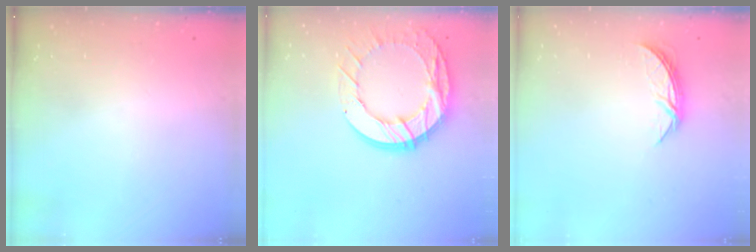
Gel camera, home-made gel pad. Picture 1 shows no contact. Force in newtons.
{"total": 18.3, "press": 18.3, "slide": 1.6}
{"total": 5.6, "press": 5.6, "slide": 0.5}